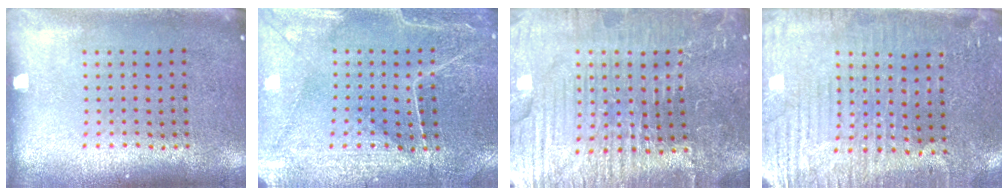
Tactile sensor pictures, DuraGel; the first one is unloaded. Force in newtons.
{"total": 0.8, "press": 0.7, "slide": 0.4}
{"total": 5.9, "press": 5.4, "slide": 2.4}
{"total": 3.7, "press": 3.5, "slide": 1.2}